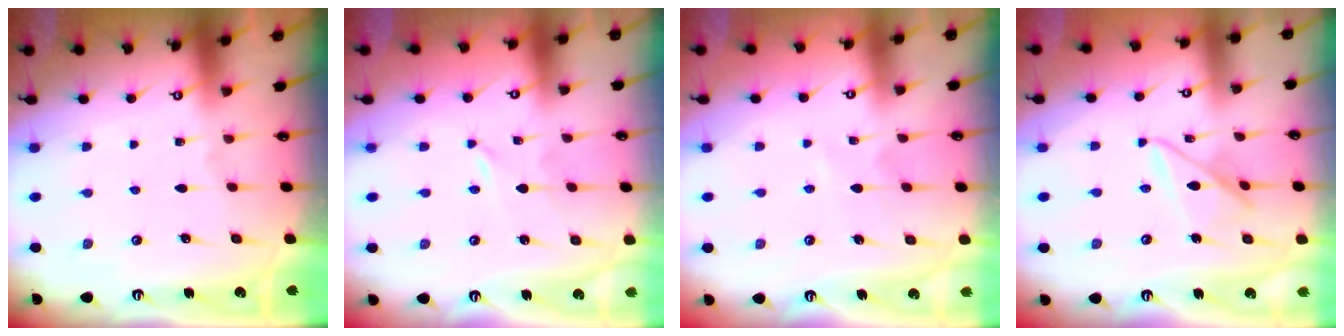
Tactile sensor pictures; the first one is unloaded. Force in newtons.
{"total": 0.0}
{"total": 2.2, "press": 2.1, "slide": 0.3}
{"total": 10.0, "press": 10.0, "slide": 0.8}